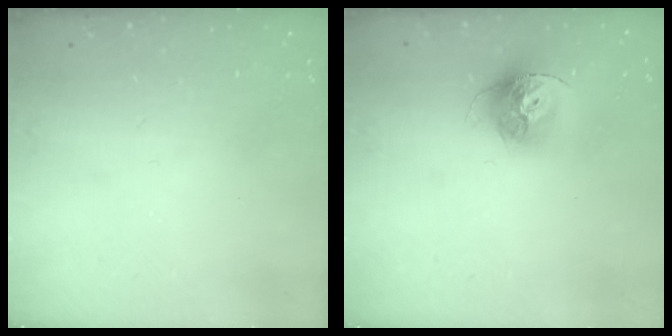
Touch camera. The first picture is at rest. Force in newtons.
{"total": 13.8, "press": 13.8, "slide": 1.3}